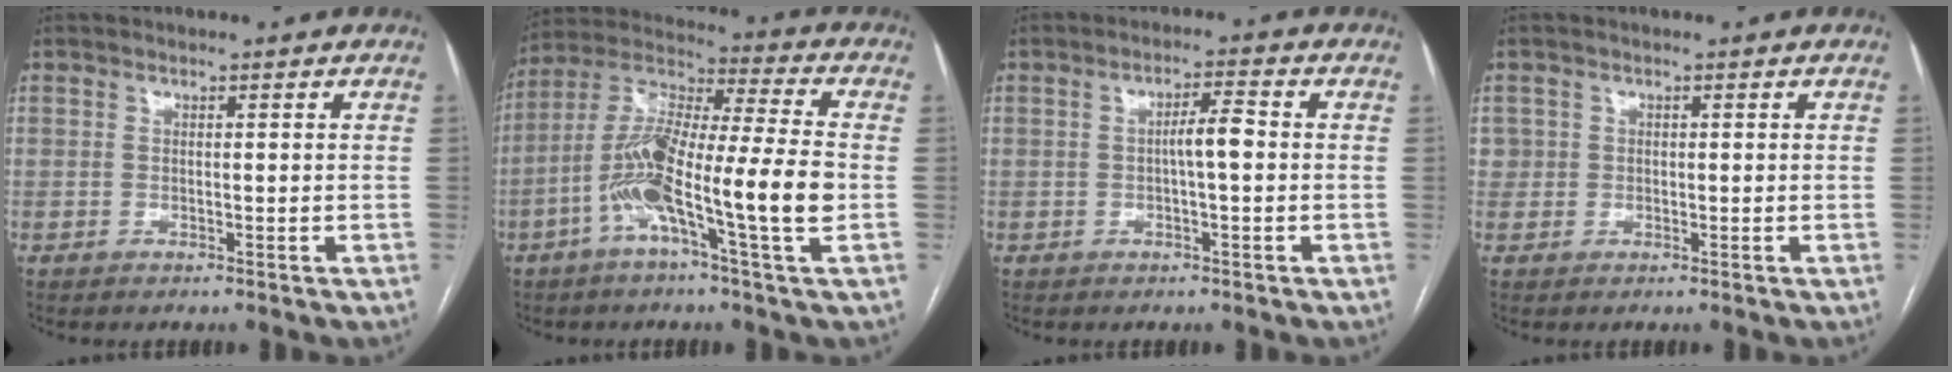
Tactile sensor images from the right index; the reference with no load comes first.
{"total": 16.5, "force": [-4.5, 0.4, 15.9], "torque": [-0.302, 0.007, -0.092]}
{"total": 3.8, "force": [-0.2, 0.5, 3.8], "torque": [-0.066, 0.010, -0.002]}
{"total": 1.7, "force": [0.2, 1.7, 0.1], "torque": [0.011, 0.008, 0.002]}